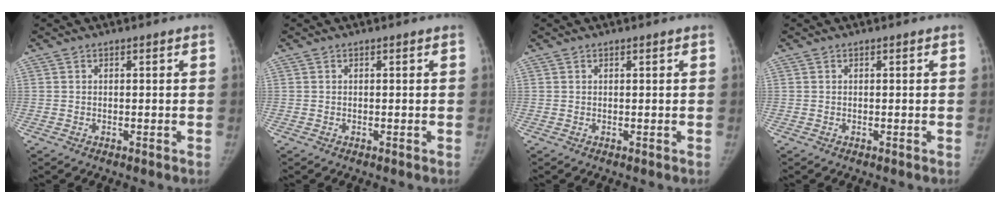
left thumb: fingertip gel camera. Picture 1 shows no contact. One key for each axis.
{"total": 0.0}
{"total": 0.0}
{"total": 0.0}